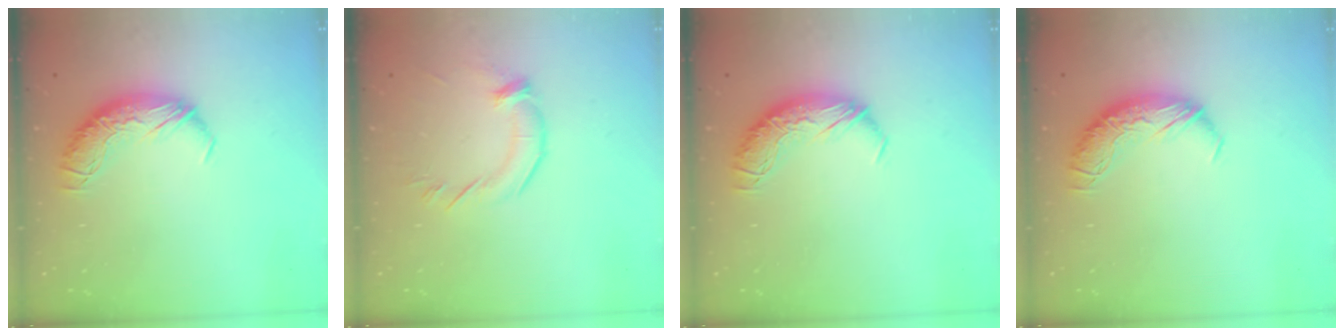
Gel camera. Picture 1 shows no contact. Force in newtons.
{"total": 1.9, "press": 1.6, "slide": 1.1}
{"total": 0.0}
{"total": 0.0}